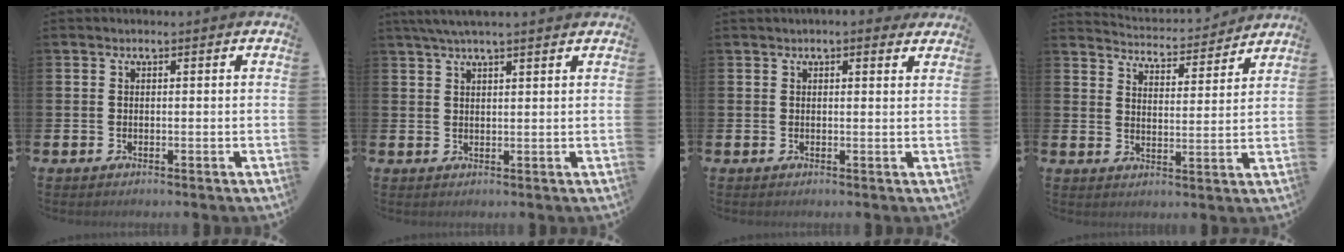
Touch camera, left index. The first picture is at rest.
{"total": 3.6, "force": [3.1, 0.2, 1.9], "torque": [-0.037, -0.002, 0.055]}
{"total": 1.4, "force": [1.4, 0.2, 0.4], "torque": [0.002, -0.004, 0.022]}
{"total": 4.3, "force": [4.3, 0.4, 0.2], "torque": [-0.016, -0.039, 0.069]}